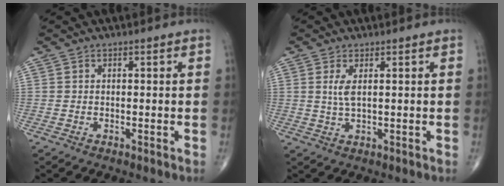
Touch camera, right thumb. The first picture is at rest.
{"total": 2.8, "force": [0.8, 0.9, 2.6], "torque": [-0.059, -0.005, 0.023]}